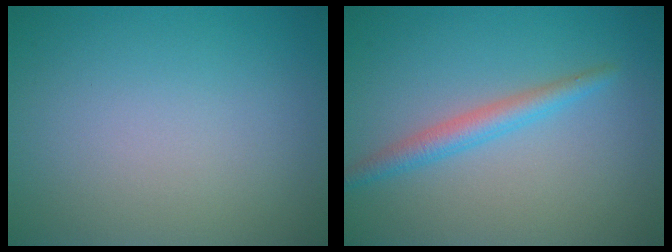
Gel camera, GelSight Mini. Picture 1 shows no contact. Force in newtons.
{"total": 2.4, "press": 2.4, "slide": 0.1}